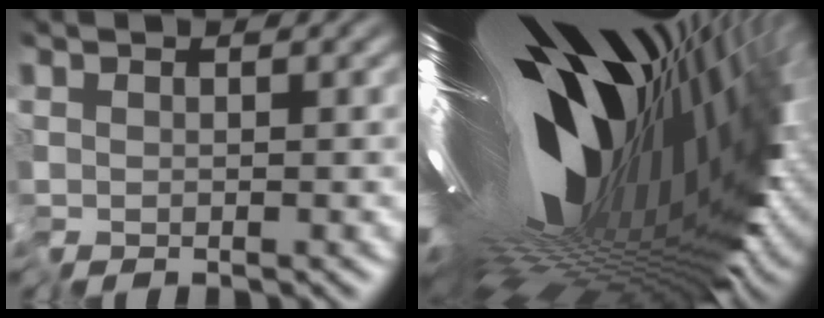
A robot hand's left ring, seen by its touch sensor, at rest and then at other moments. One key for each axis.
{"total": 20.1, "fx": 2.5, "fy": 6.2, "fz": 18.9, "tx": -0.293, "ty": -0.016, "tz": 0.030}